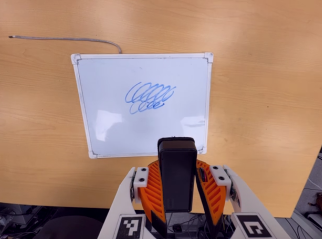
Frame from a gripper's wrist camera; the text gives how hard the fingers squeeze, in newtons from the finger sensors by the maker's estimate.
{"total": 8.6, "left": 6.9, "right": 10.3}